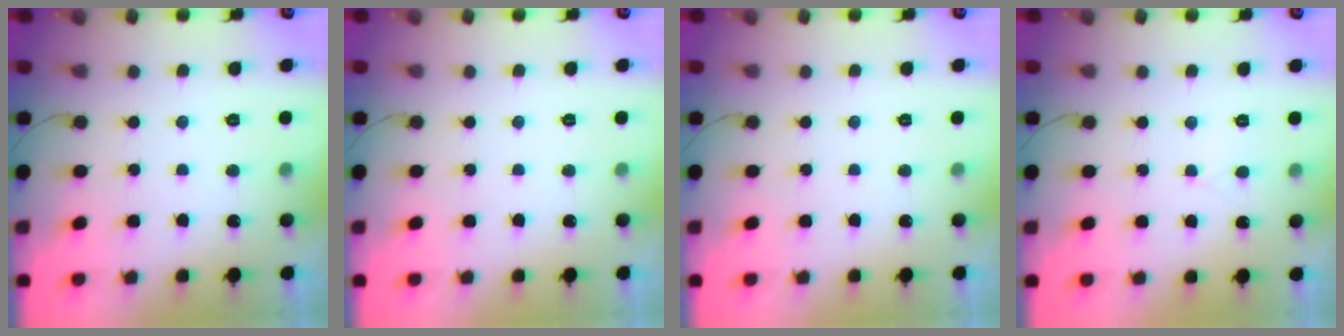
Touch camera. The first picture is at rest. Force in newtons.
{"total": 0.0}
{"total": 0.0}
{"total": 2.2, "press": 2.2, "slide": 0.3}